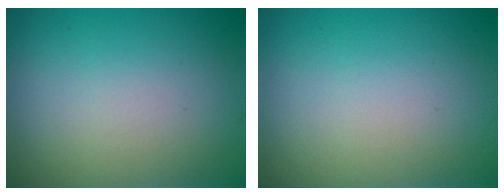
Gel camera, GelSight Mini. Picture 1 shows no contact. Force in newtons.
{"total": 0.0}